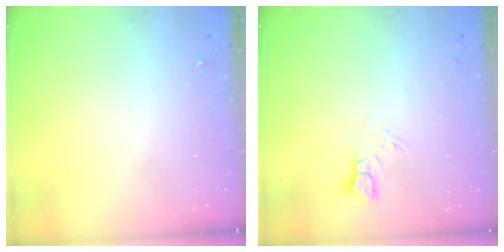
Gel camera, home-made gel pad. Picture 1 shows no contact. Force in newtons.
{"total": 3.4, "press": 3.4, "slide": 0.2}